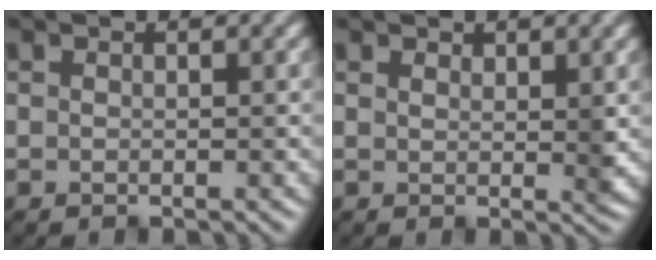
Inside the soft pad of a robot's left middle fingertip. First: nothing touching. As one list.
[{"total": 2.0, "force": [1.6, 0.5, 1.1], "torque": [-0.013, -0.005, 0.031]}]